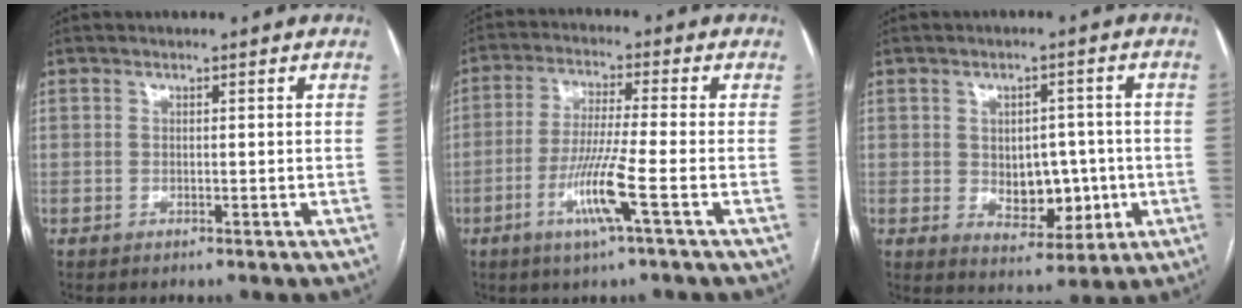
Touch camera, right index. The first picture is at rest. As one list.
[{"total": 8.8, "force": [-3.4, -0.9, 8.1], "torque": [-0.159, -0.014, -0.069]}, {"total": 8.1, "force": [-0.7, 5.1, 6.2], "torque": [-0.081, 0.006, 0.002]}]